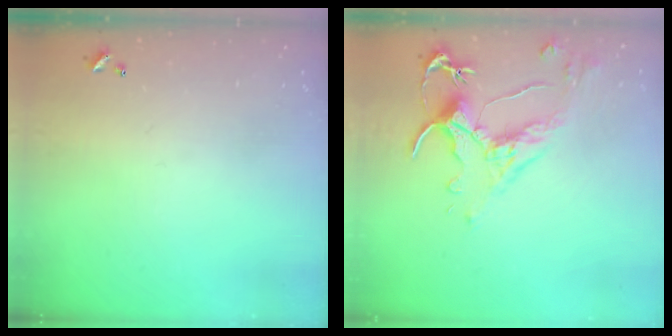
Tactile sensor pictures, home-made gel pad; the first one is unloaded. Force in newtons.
{"total": 2.5, "press": 2.1, "slide": 1.4}